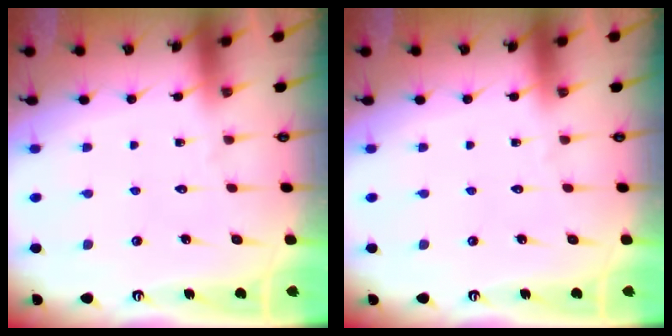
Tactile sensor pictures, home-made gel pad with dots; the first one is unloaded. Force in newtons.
{"total": 0.0}